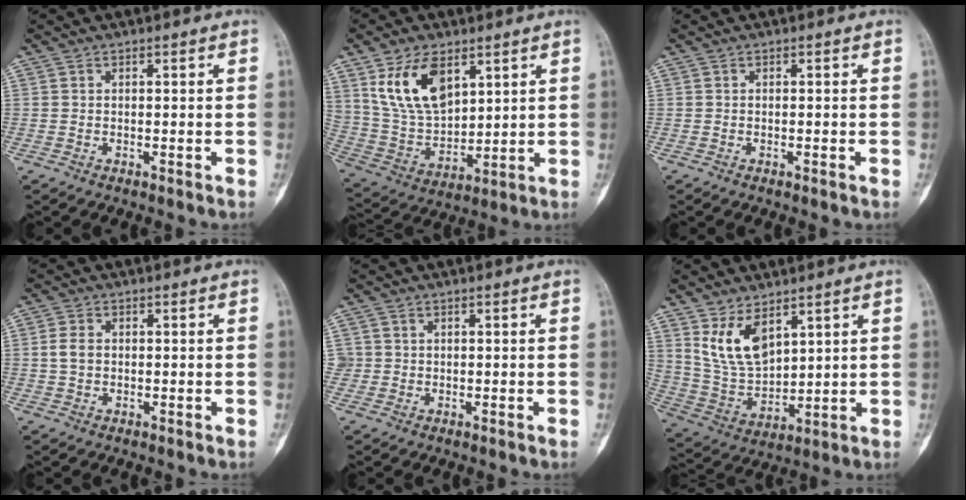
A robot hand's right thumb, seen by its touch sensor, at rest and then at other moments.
{"total": 14.5, "force": [7.0, 8.3, 9.6], "torque": [-0.162, -0.030, 0.154]}
{"total": 0.6, "force": [-0.1, 0.1, 0.5], "torque": [-0.008, 0.001, 0.000]}
{"total": 2.9, "force": [0.2, 2.1, 2.0], "torque": [-0.040, 0.004, 0.004]}
{"total": 1.7, "force": [0.4, 1.6, 0.1], "torque": [0.013, 0.001, 0.005]}
{"total": 11.1, "force": [5.9, 6.1, 7.2], "torque": [-0.117, -0.032, 0.136]}